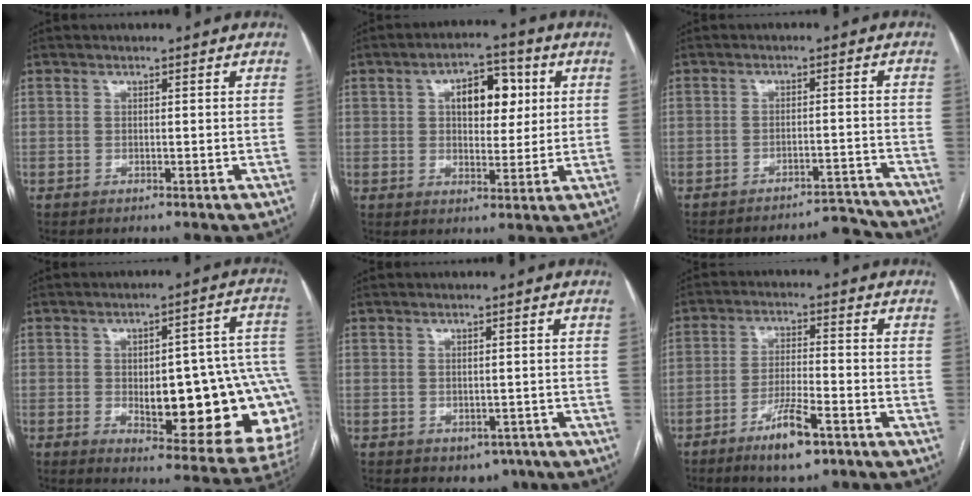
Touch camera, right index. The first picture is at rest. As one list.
[{"total": 8.2, "force": [2.2, 4.0, 6.7], "torque": [-0.099, 0.019, 0.034]}, {"total": 7.7, "force": [-7.7, -0.1, -0.2], "torque": [0.011, 0.012, -0.107]}, {"total": 22.9, "force": [-3.3, 7.0, 21.6], "torque": [-0.182, 0.028, -0.016]}, {"total": 3.3, "force": [-1.6, 2.5, 1.5], "torque": [-0.006, 0.002, -0.009]}, {"total": 7.6, "force": [-4.6, 1.3, 5.9], "torque": [-0.112, -0.009, -0.078]}]